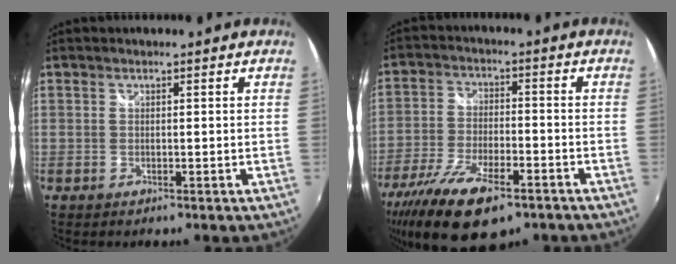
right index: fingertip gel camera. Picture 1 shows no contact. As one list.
[{"total": 16.7, "force": [-10.9, 5.9, 11.1], "torque": [-0.237, -0.047, -0.194]}]